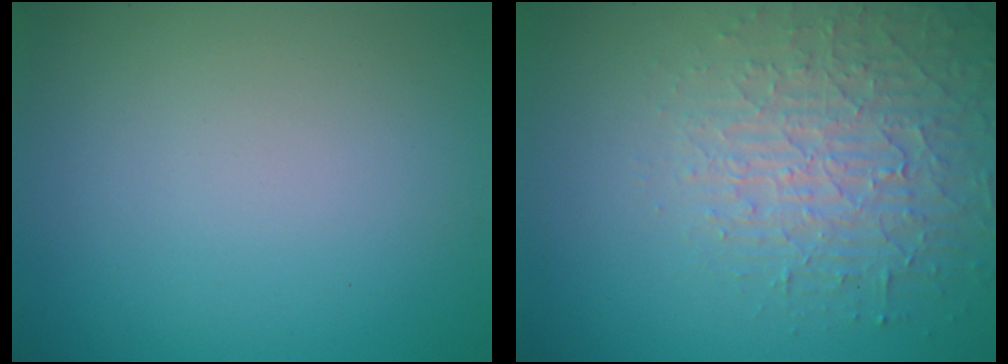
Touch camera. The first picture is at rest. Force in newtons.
{"total": 4.1, "press": 3.9, "slide": 1.4}